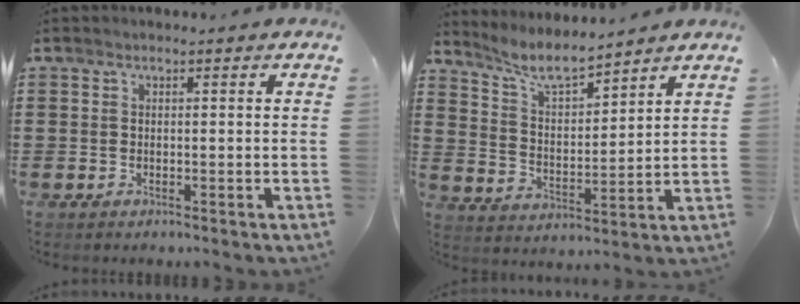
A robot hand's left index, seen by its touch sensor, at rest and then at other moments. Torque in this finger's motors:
{"motor_torque": [1.10, 1.04, 0.09, 0.02]}